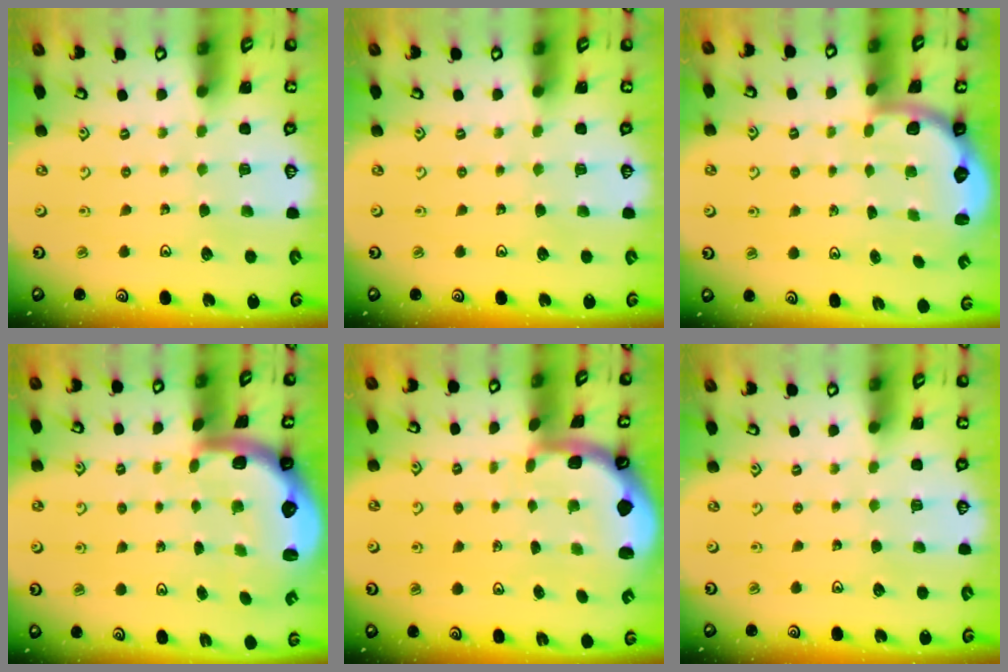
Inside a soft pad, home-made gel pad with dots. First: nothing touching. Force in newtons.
{"total": 0.0}
{"total": 2.6, "press": 2.2, "slide": 1.3}
{"total": 2.8, "press": 2.5, "slide": 1.4}
{"total": 1.5, "press": 1.5, "slide": 0.3}
{"total": 0.0}